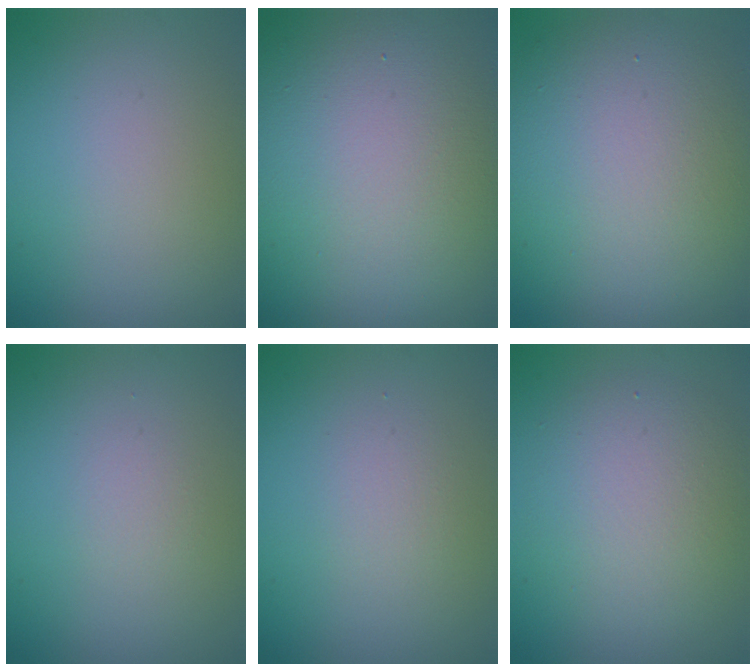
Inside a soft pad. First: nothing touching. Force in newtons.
{"total": 22.8, "press": 22.7, "slide": 1.1}
{"total": 11.9, "press": 11.9, "slide": 0.5}
{"total": 0.8, "press": 0.8, "slide": 0.1}
{"total": 1.3, "press": 1.3, "slide": 0.1}
{"total": 4.6, "press": 4.5, "slide": 0.4}